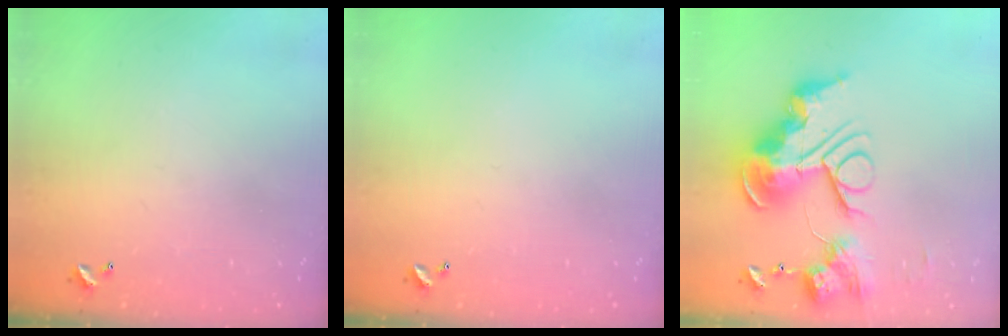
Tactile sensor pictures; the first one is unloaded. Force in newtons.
{"total": 0.0}
{"total": 0.7, "press": 0.7, "slide": 0.0}